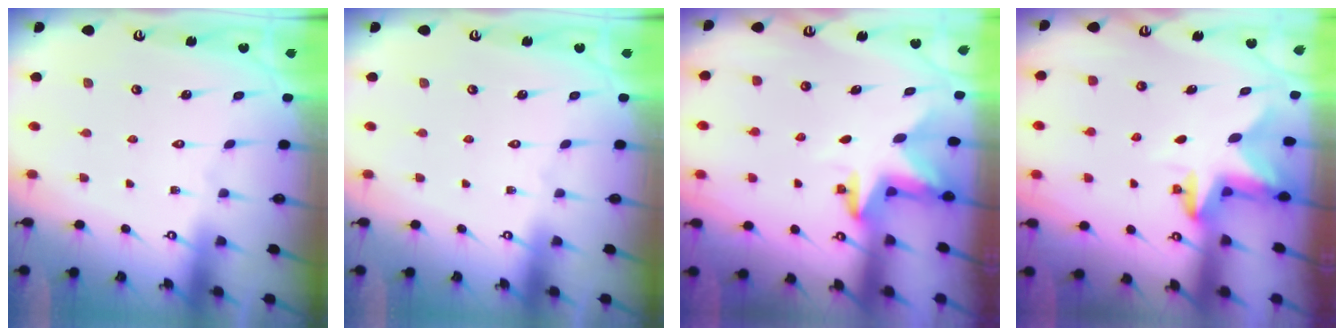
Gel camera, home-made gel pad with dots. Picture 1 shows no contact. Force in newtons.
{"total": 0.0}
{"total": 2.9, "press": 2.9, "slide": 0.1}
{"total": 2.8, "press": 2.7, "slide": 0.5}